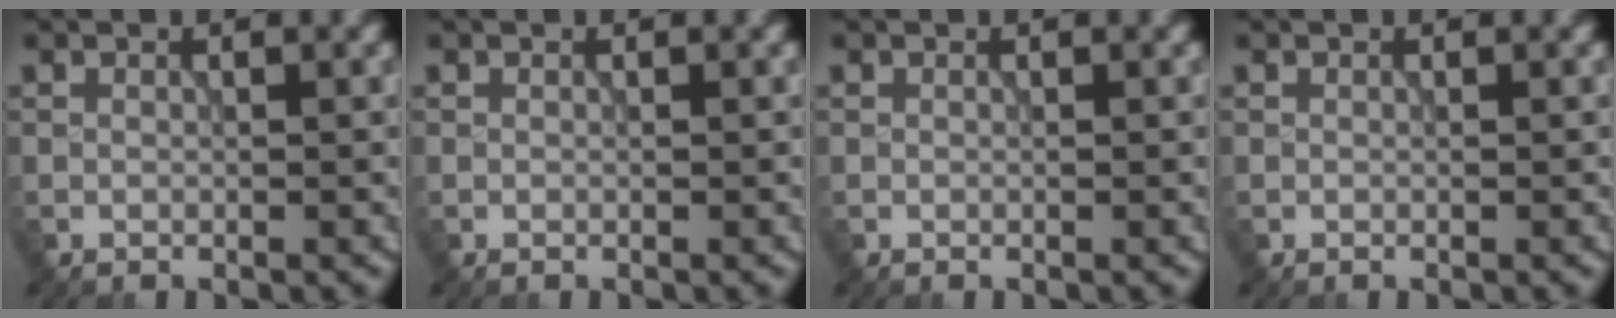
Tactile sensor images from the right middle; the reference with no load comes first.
{"total": 0.0}
{"total": 0.0}
{"total": 0.0}